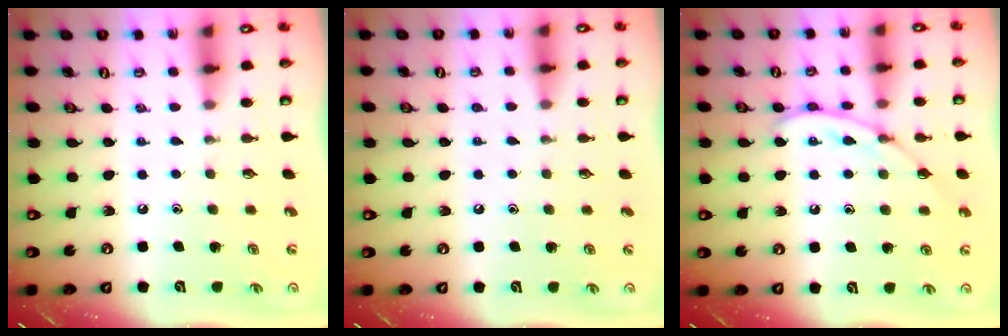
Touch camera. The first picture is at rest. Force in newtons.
{"total": 2.9, "press": 2.8, "slide": 0.4}
{"total": 9.3, "press": 9.3, "slide": 0.7}